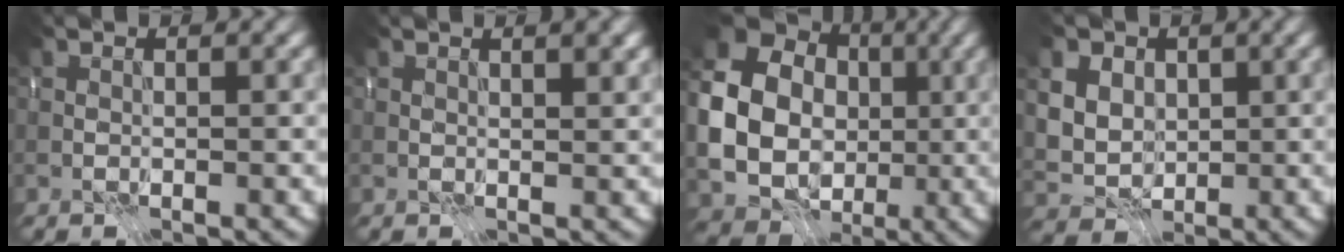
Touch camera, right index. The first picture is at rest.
{"total": 2.4, "force": [1.3, 0.6, 1.9], "torque": [-0.026, 0.000, 0.020]}
{"total": 11.9, "force": [0.1, 10.4, 5.7], "torque": [-0.124, -0.014, -0.012]}
{"total": 7.7, "force": [2.8, 6.2, 3.6], "torque": [-0.069, 0.019, 0.038]}